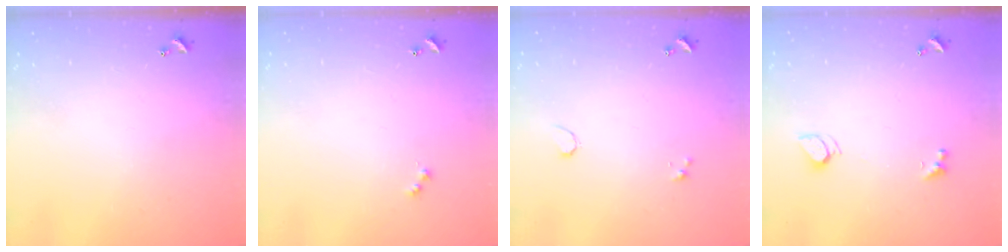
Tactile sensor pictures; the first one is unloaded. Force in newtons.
{"total": 0.0}
{"total": 1.4, "press": 1.3, "slide": 0.2}
{"total": 2.0, "press": 1.9, "slide": 0.5}